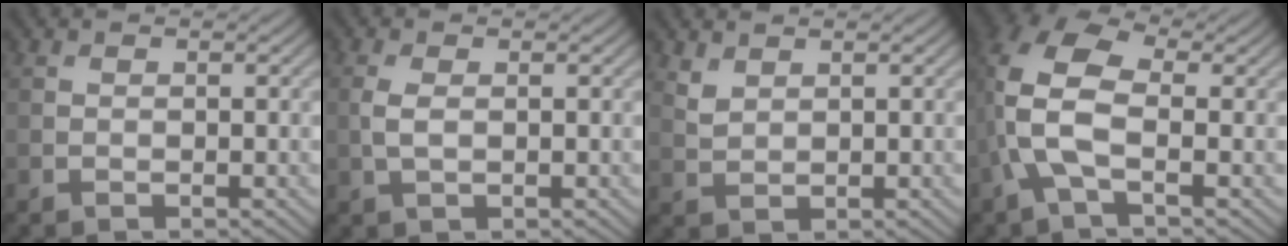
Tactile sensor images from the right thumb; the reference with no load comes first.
{"total": 2.3, "force": [0.1, 1.1, 2.0], "torque": [-0.055, 0.000, 0.001]}
{"total": 1.9, "force": [1.5, 0.9, 0.8], "torque": [-0.026, -0.002, 0.039]}
{"total": 8.6, "force": [-1.0, 4.2, 7.5], "torque": [-0.180, 0.016, -0.033]}